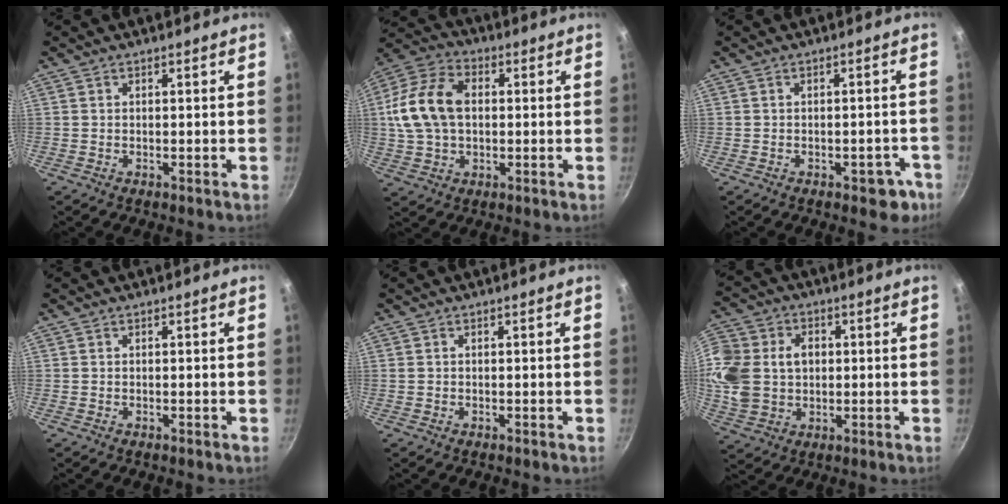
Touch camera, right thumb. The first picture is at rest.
{"total": 14.4, "force": [1.4, 9.8, 10.4], "torque": [-0.188, 0.023, 0.014]}
{"total": 4.9, "force": [-2.5, 2.8, 3.1], "torque": [-0.007, 0.027, -0.017]}
{"total": 0.0}
{"total": 0.0}
{"total": 18.6, "force": [2.4, 15.0, 10.6], "torque": [-0.243, 0.020, 0.042]}